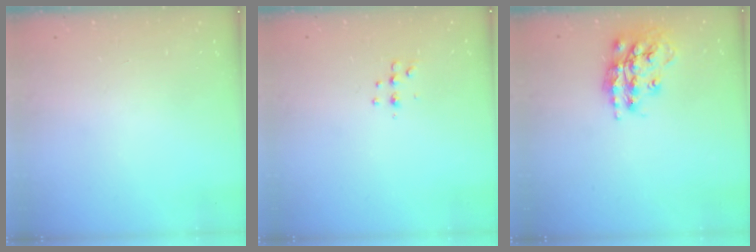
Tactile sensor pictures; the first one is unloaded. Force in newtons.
{"total": 5.2, "press": 5.0, "slide": 1.1}
{"total": 16.8, "press": 16.7, "slide": 1.5}